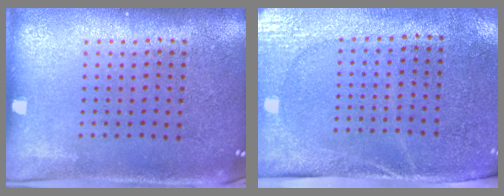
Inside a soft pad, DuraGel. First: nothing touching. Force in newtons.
{"total": 2.7, "press": 2.2, "slide": 1.5}